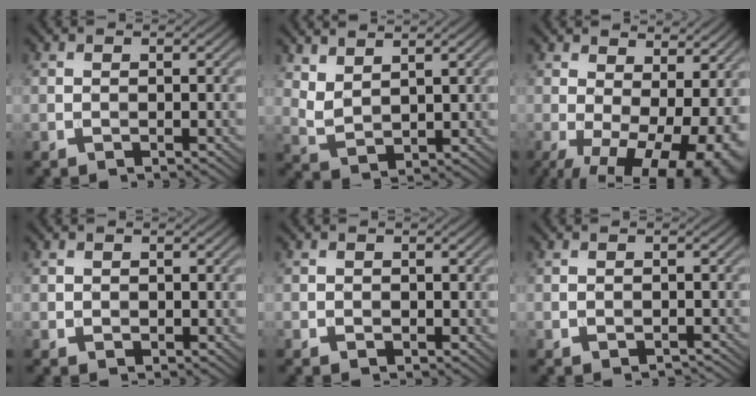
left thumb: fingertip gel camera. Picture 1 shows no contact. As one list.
[{"total": 4.3, "force": [3.3, 1.6, 2.2], "torque": [-0.054, -0.008, 0.074]}, {"total": 15.4, "force": [-1.9, 8.1, 12.9], "torque": [-0.171, -0.024, 0.013]}, {"total": 1.1, "force": [0.6, 0.9, 0.3], "torque": [-0.009, -0.005, 0.016]}, {"total": 1.1, "force": [0.4, 1.0, 0.3], "torque": [-0.006, -0.006, 0.008]}, {"total": 0.5, "force": [-0.1, 0.5, 0.2], "torque": [-0.004, -0.006, 0.000]}]